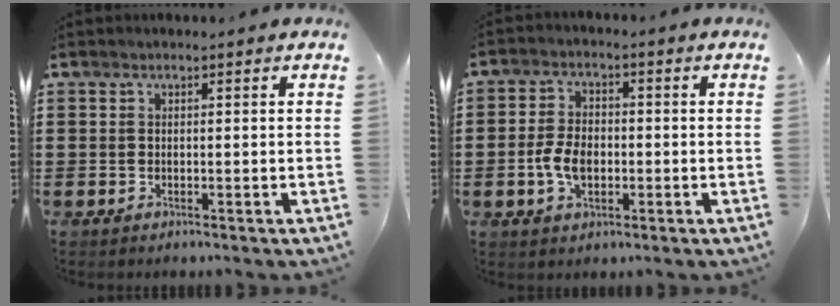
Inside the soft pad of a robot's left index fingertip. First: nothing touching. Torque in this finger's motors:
{"motor_torque": [0.72, 0.55, 0.60, 0.13]}